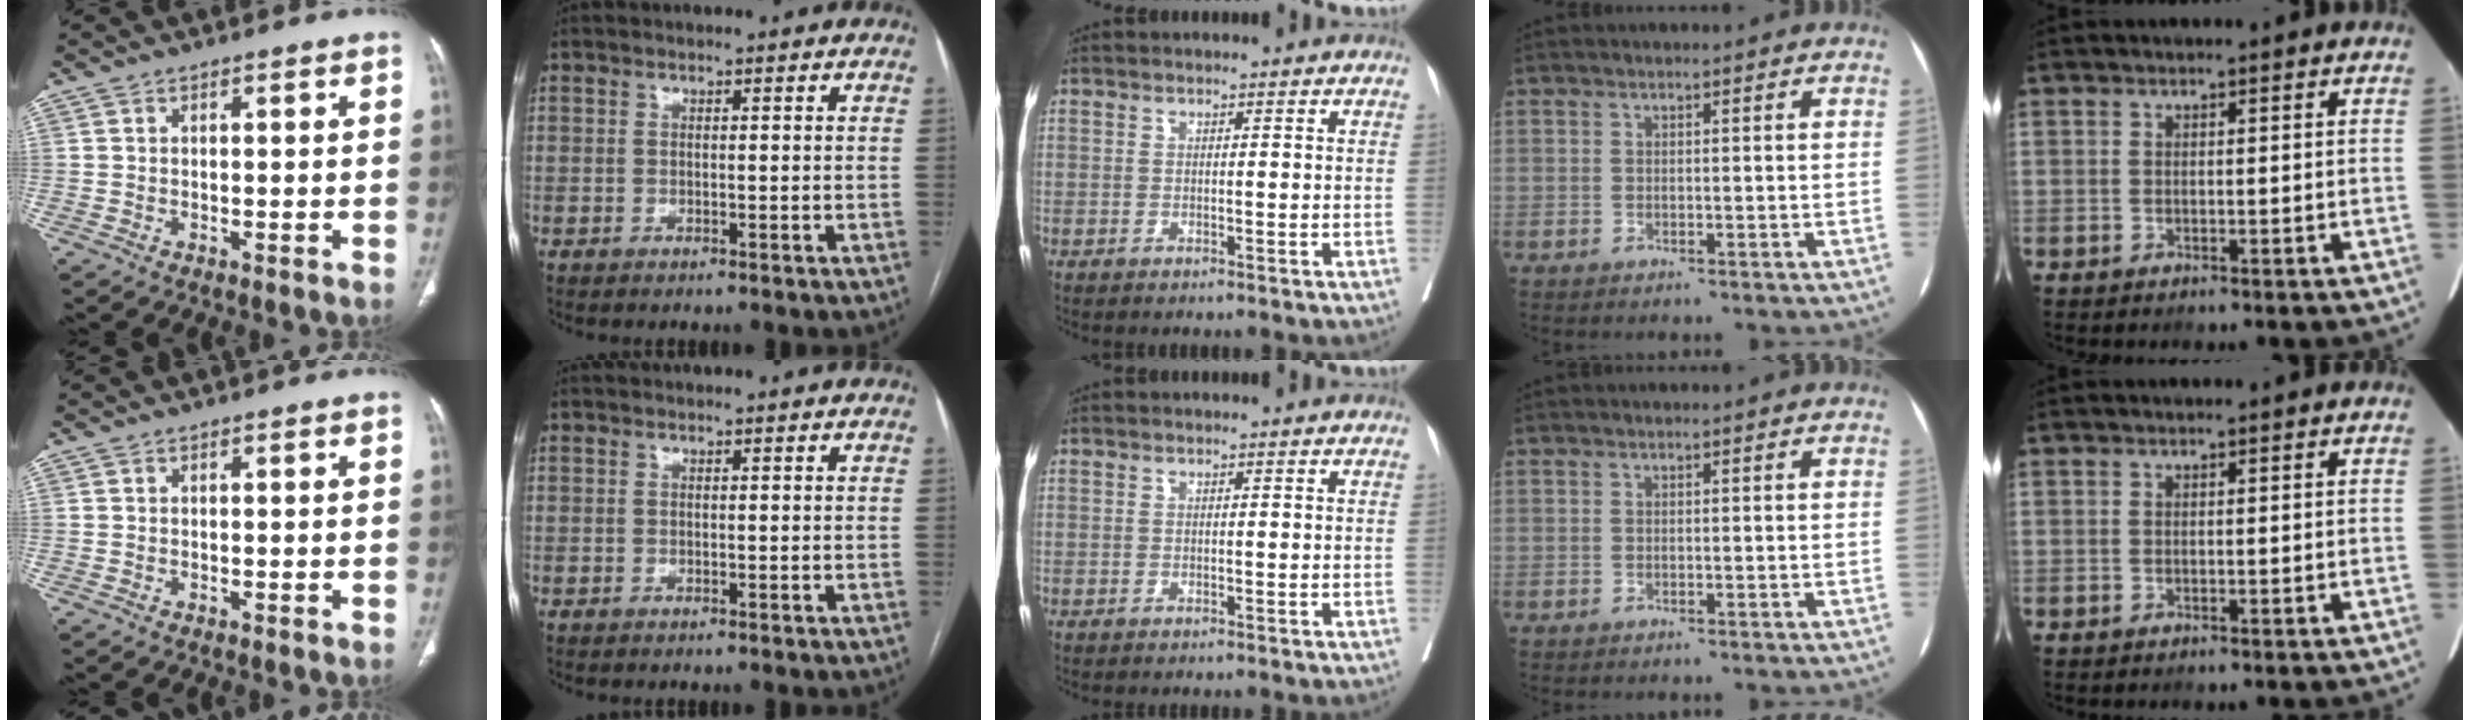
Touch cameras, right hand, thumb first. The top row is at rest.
{}